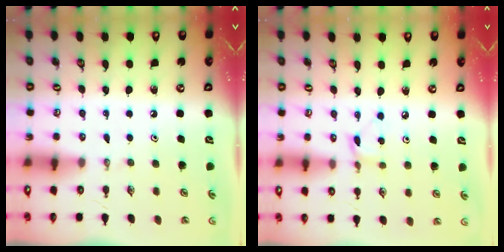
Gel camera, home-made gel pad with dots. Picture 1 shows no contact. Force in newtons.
{"total": 2.8, "press": 2.8, "slide": 0.3}